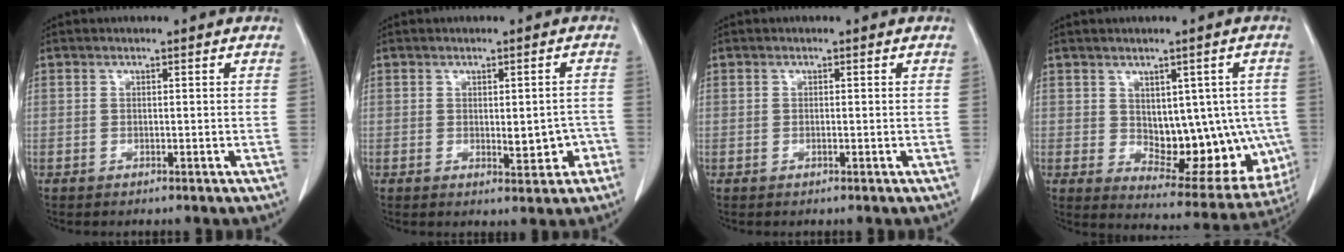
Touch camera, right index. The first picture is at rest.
{"total": 4.2, "force": [-1.2, 1.9, 3.6], "torque": [-0.040, 0.005, -0.008]}
{"total": 0.0}
{"total": 14.8, "force": [-0.6, 8.0, 12.4], "torque": [-0.150, 0.005, 0.018]}